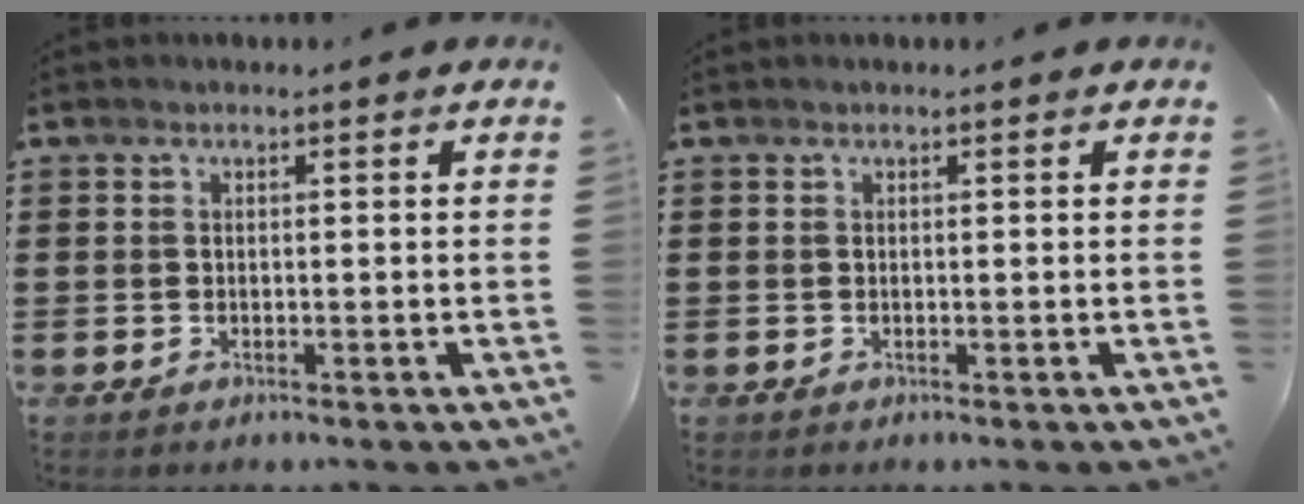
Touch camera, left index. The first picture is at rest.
{"total": 0.0}